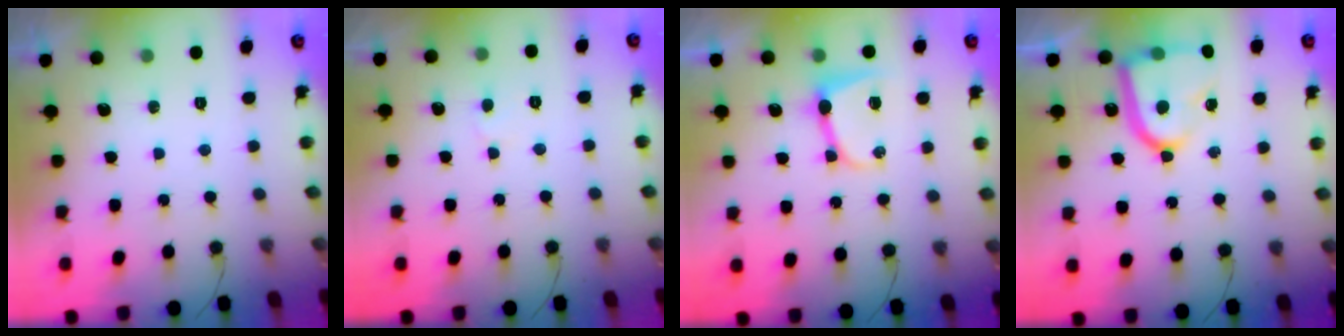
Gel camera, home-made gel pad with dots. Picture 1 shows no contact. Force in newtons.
{"total": 3.8, "press": 3.8, "slide": 0.4}
{"total": 8.3, "press": 8.2, "slide": 0.8}
{"total": 16.0, "press": 15.9, "slide": 1.6}